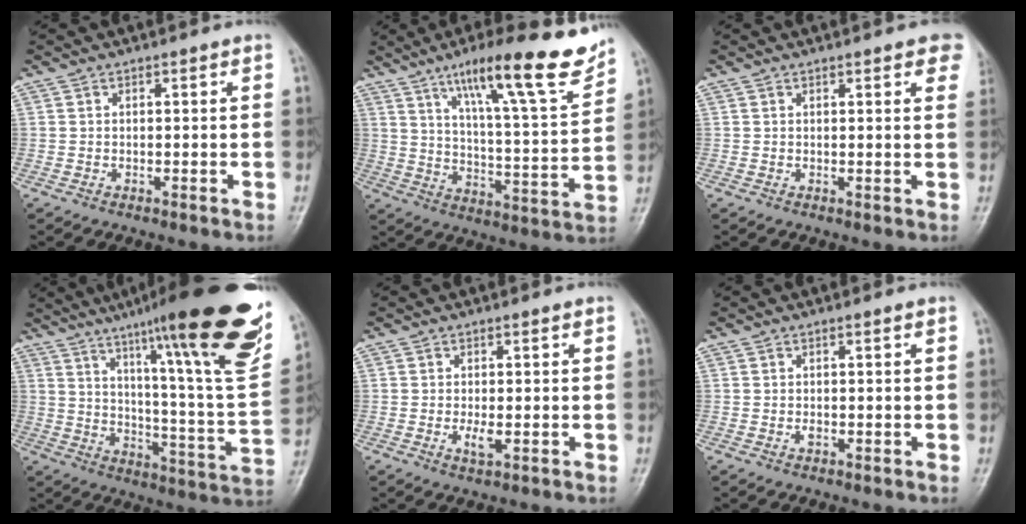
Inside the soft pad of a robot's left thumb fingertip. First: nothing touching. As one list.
[{"total": 20.5, "force": [13.7, 3.0, 15.0], "torque": [-0.199, -0.063, 0.213]}, {"total": 6.0, "force": [3.8, 1.8, 4.3], "torque": [-0.030, -0.003, 0.036]}, {"total": 30.8, "force": [19.0, 3.8, 23.9], "torque": [-0.305, -0.067, 0.278]}, {"total": 2.3, "force": [-0.2, 0.7, 2.2], "torque": [-0.043, -0.006, 0.002]}, {"total": 0.9, "force": [0.0, 0.4, 0.8], "torque": [-0.012, -0.001, 0.002]}]